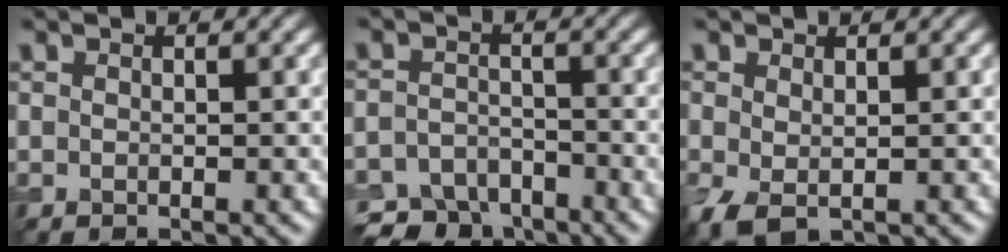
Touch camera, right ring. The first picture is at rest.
{"total": 5.5, "force": [-4.5, 2.6, 1.5], "torque": [-0.020, -0.010, -0.083]}
{"total": 2.5, "force": [-0.5, 1.5, 1.9], "torque": [-0.052, -0.009, -0.010]}